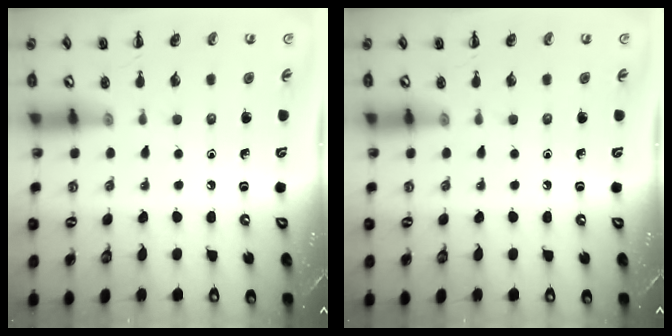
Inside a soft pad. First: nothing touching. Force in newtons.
{"total": 0.0}